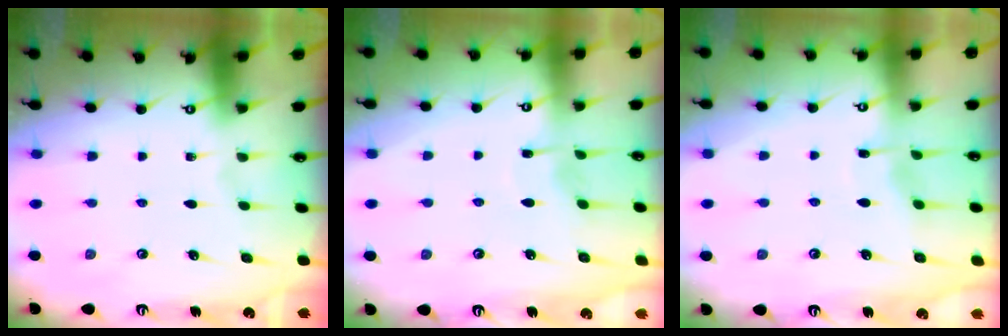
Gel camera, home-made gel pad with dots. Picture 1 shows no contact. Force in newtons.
{"total": 3.0, "press": 2.9, "slide": 0.3}
{"total": 4.2, "press": 4.2, "slide": 0.4}